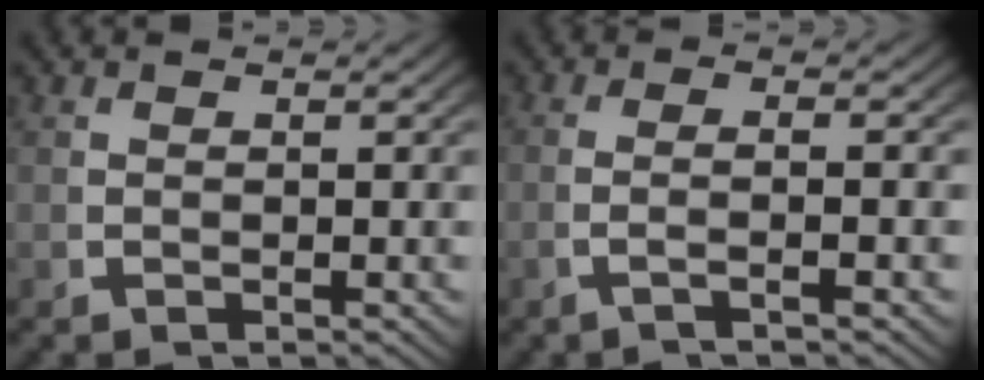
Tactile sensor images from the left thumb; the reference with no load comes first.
{"total": 2.5, "force": [-0.5, -0.3, 2.5], "torque": [-0.059, 0.003, -0.011]}